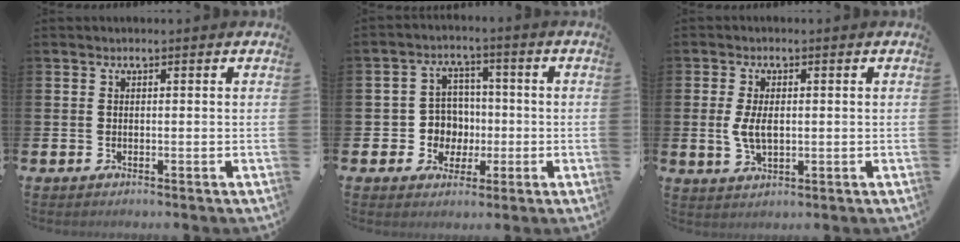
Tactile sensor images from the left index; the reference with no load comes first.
{"total": 5.6, "force": [-0.3, 5.5, 0.9], "torque": [-0.037, 0.005, -0.008]}
{"total": 4.1, "force": [0.2, 2.2, 3.5], "torque": [-0.057, 0.003, 0.001]}